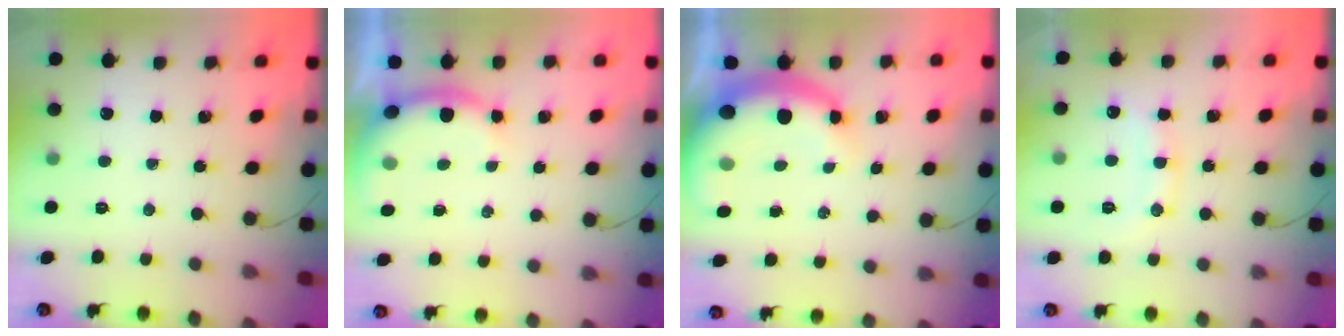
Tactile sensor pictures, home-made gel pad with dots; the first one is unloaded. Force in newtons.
{"total": 6.6, "press": 6.6, "slide": 0.1}
{"total": 9.0, "press": 8.7, "slide": 2.1}
{"total": 11.3, "press": 11.3, "slide": 1.2}